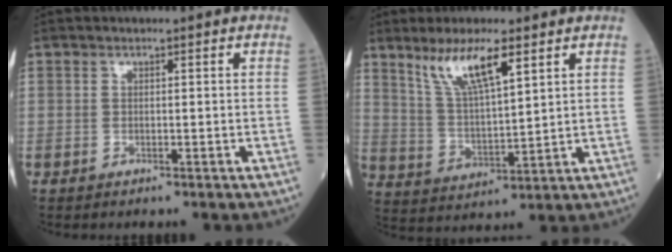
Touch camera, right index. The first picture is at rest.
{"total": 9.3, "force": [5.8, 1.5, 7.1], "torque": [-0.141, 0.000, 0.115]}